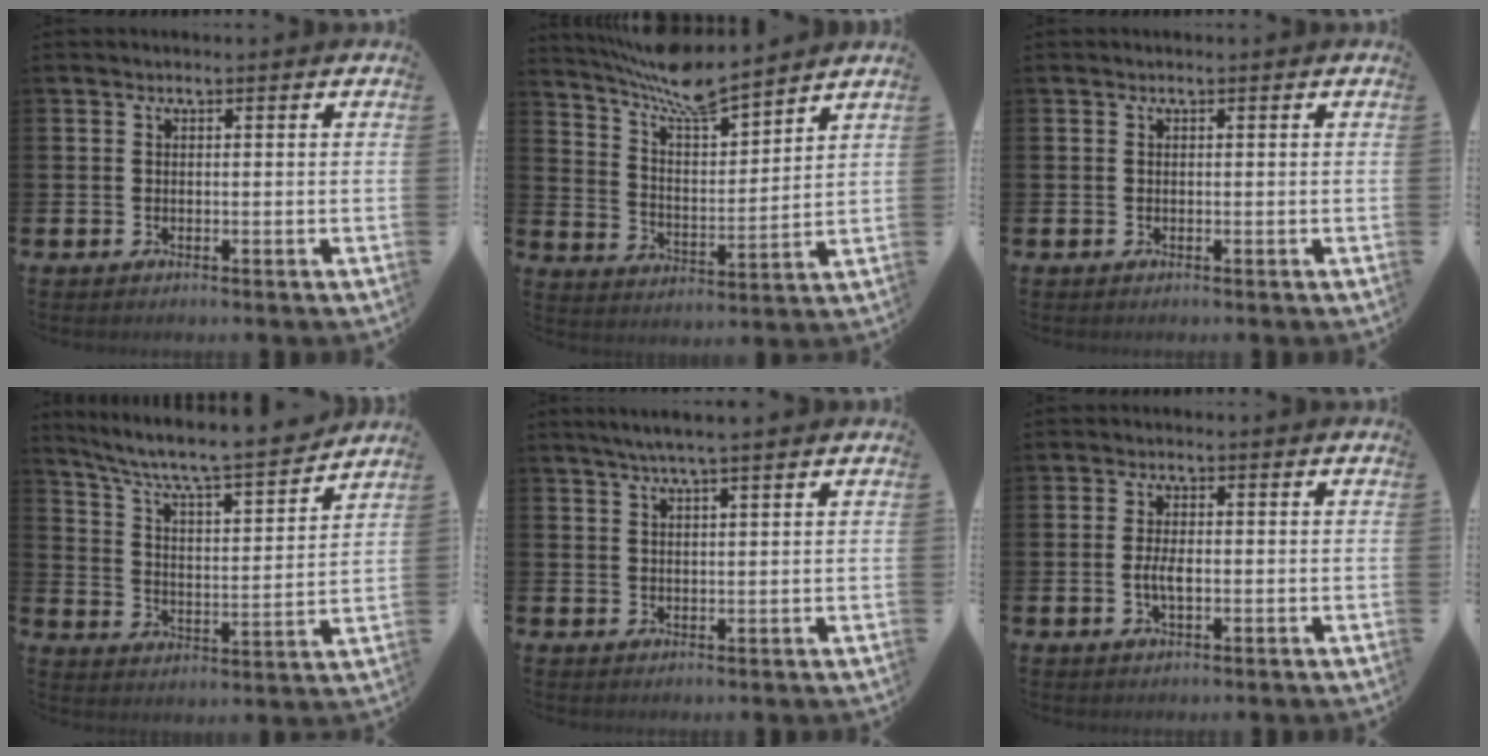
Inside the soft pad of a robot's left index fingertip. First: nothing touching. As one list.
[{"total": 8.7, "force": [8.2, 0.6, 3.0], "torque": [-0.089, -0.053, 0.145]}, {"total": 0.0}, {"total": 7.5, "force": [6.9, 0.8, 3.0], "torque": [-0.089, -0.053, 0.111]}, {"total": 3.5, "force": [3.0, -0.2, 1.8], "torque": [-0.034, -0.006, 0.053]}, {"total": 2.7, "force": [-0.3, 1.2, 2.4], "torque": [-0.036, -0.002, -0.009]}]